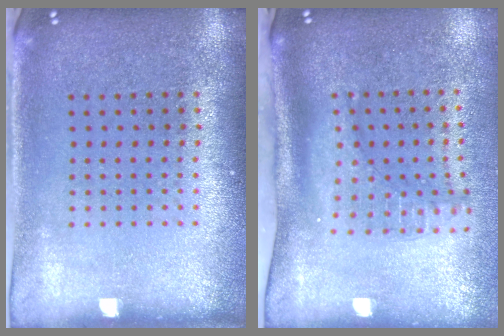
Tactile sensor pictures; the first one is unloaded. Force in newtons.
{"total": 2.1, "press": 1.4, "slide": 1.6}